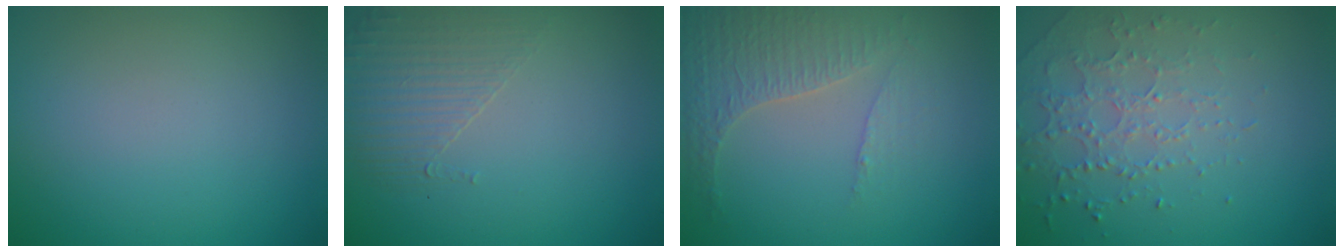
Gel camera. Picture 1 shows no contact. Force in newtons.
{"total": 1.7, "press": 0.9, "slide": 1.4}
{"total": 4.2, "press": 3.0, "slide": 2.9}
{"total": 2.1, "press": 1.9, "slide": 0.9}